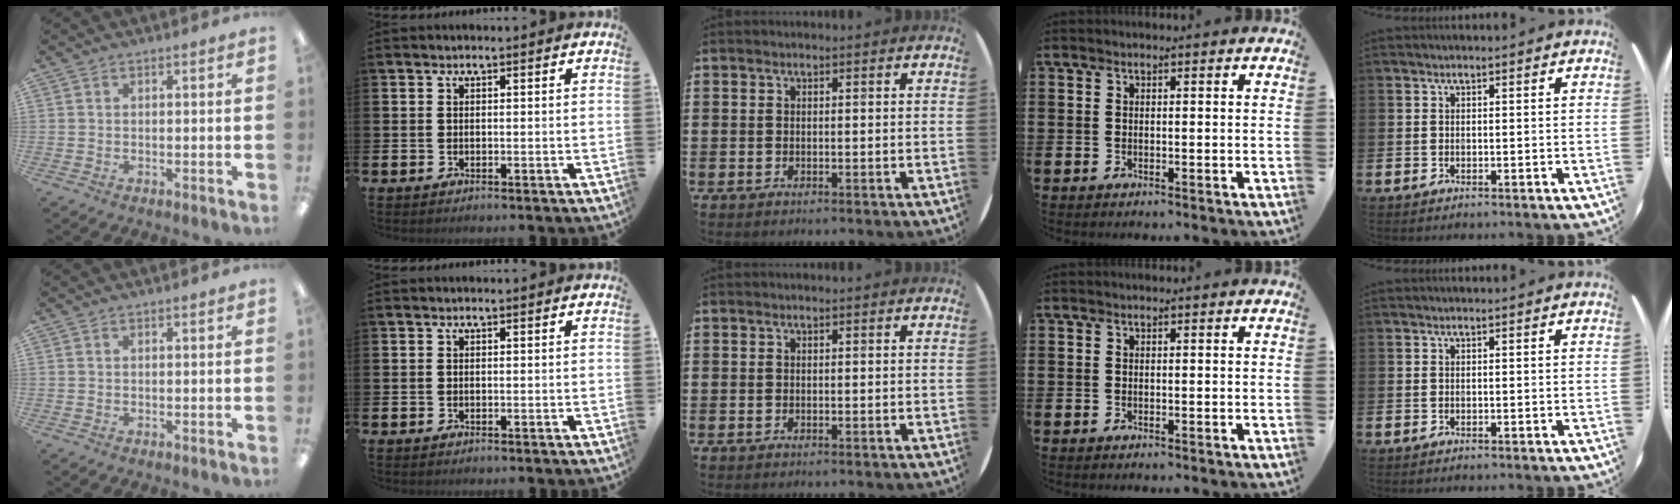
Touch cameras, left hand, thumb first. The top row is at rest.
{}